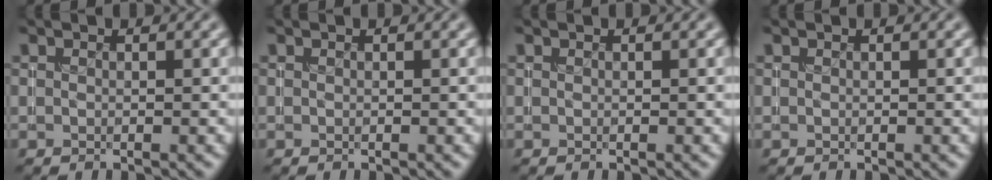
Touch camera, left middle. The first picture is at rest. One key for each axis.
{"total": 0.0}
{"total": 0.0}
{"total": 0.0}